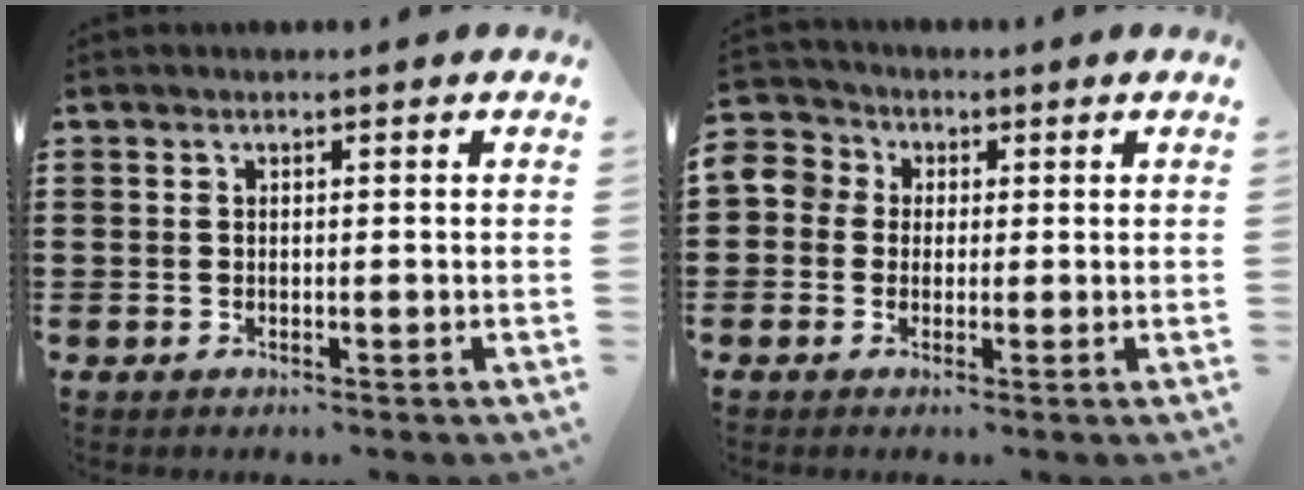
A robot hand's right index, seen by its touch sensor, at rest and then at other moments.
{"total": 4.3, "force": [0.0, 4.1, 1.1], "torque": [-0.046, 0.007, -0.005]}